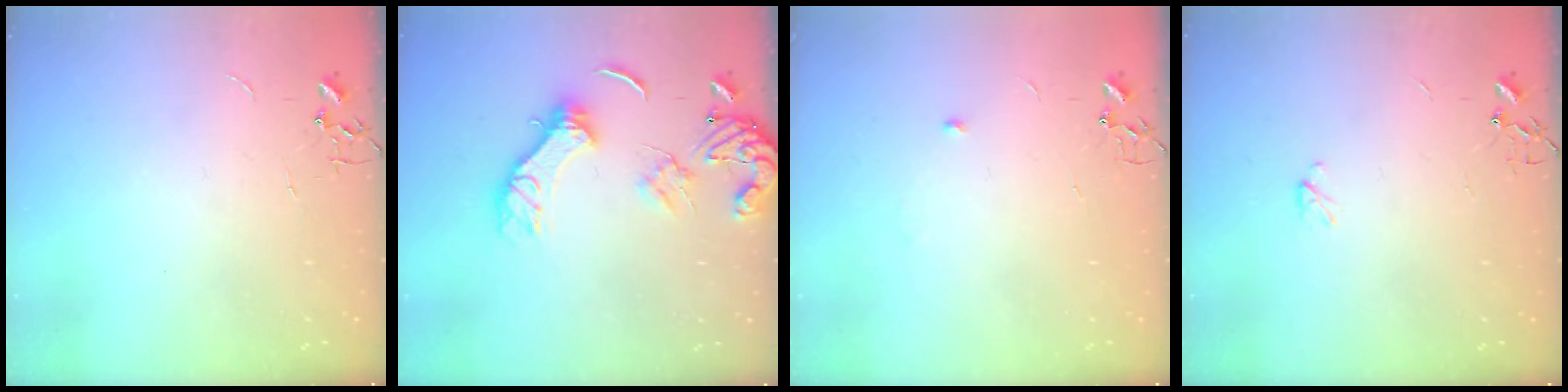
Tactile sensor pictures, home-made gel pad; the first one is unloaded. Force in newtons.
{"total": 13.2, "press": 13.1, "slide": 1.7}
{"total": 3.9, "press": 3.8, "slide": 0.8}
{"total": 2.9, "press": 2.9, "slide": 0.5}